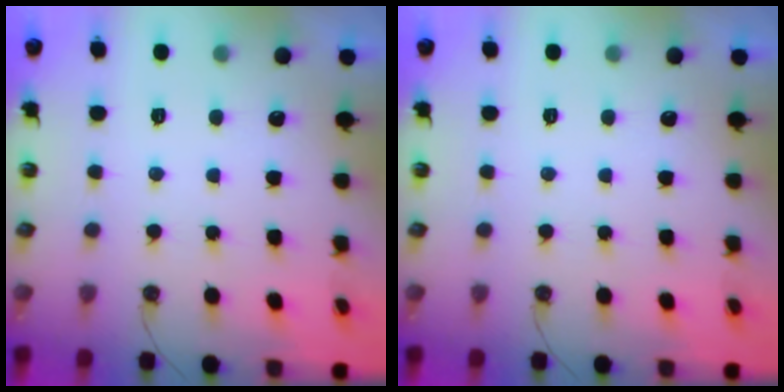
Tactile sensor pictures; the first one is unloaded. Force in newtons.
{"total": 0.0}